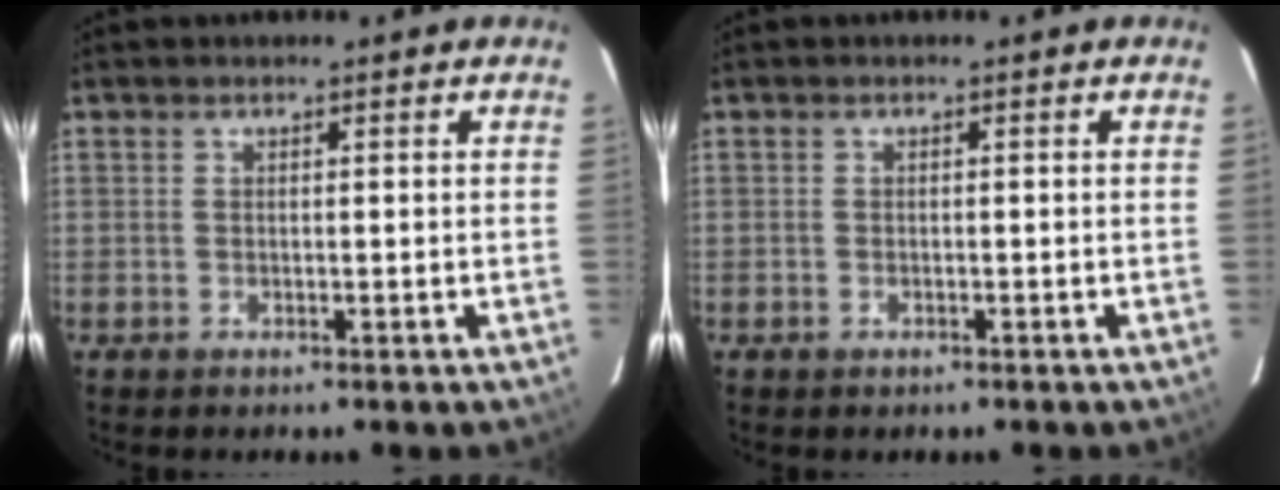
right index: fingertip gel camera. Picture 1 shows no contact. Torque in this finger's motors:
{"motor_torque": [0.01, -0.09, -0.09, -0.07]}